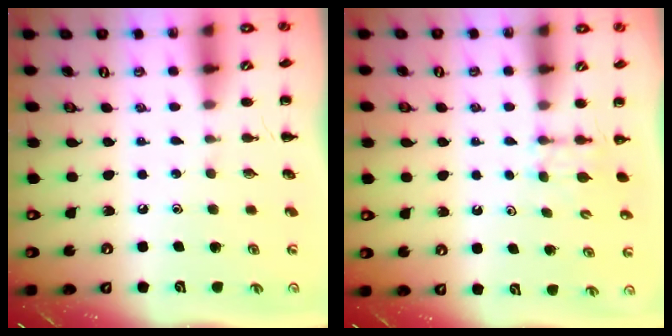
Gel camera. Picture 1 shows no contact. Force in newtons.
{"total": 2.7, "press": 2.5, "slide": 1.1}